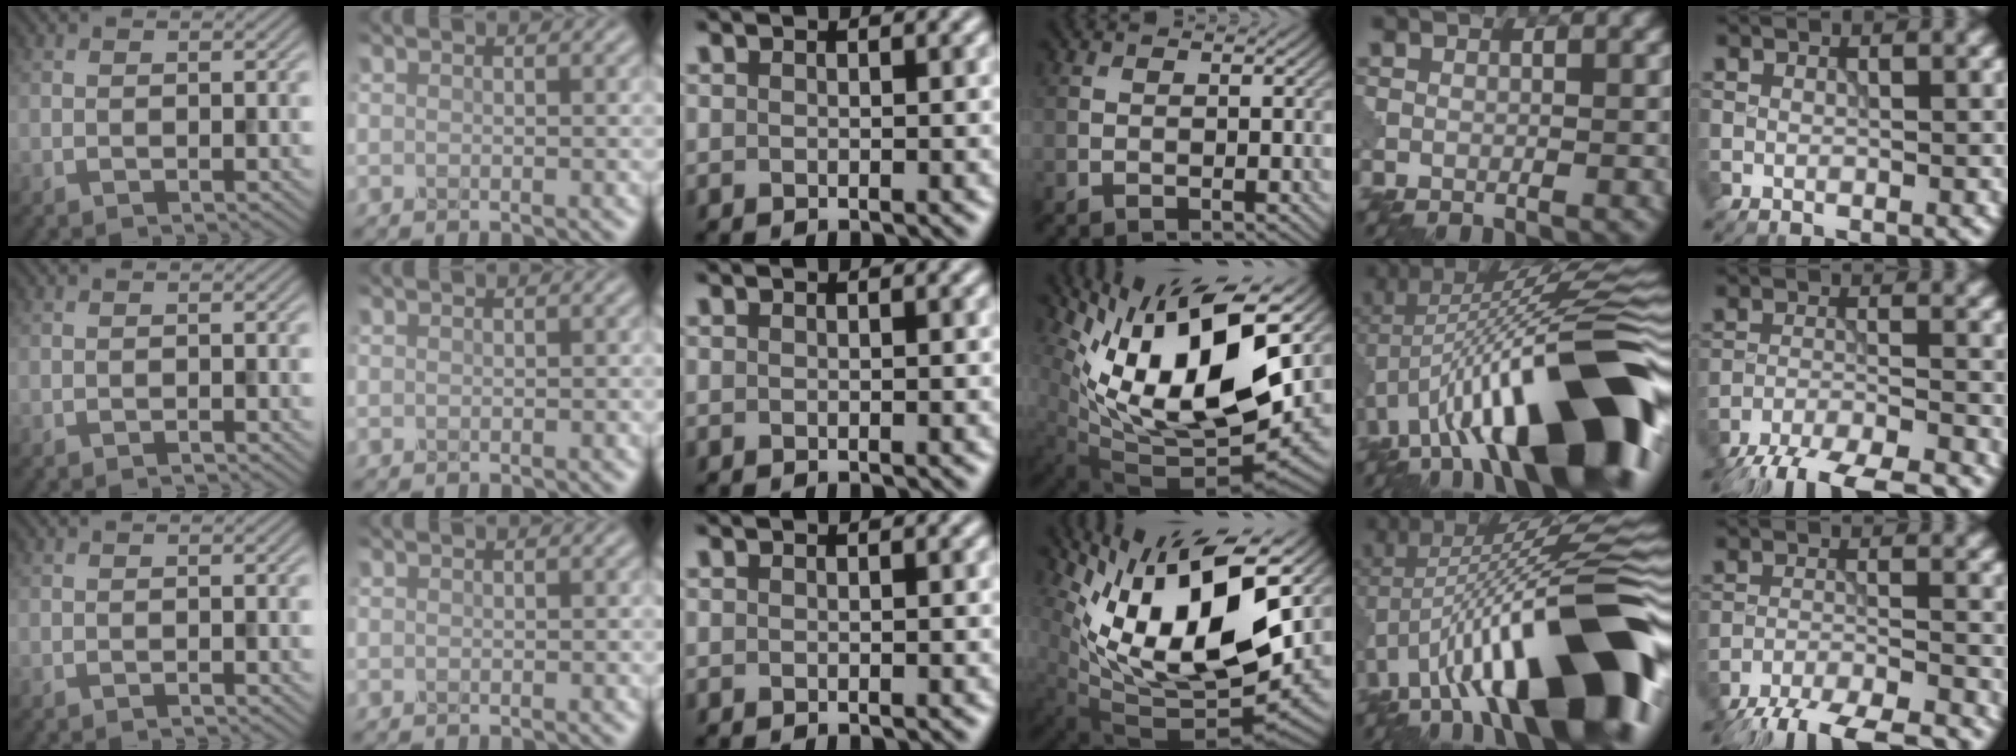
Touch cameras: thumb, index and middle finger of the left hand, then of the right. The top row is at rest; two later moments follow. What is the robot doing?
{"motion": "disassemble", "object": "pitcher"}